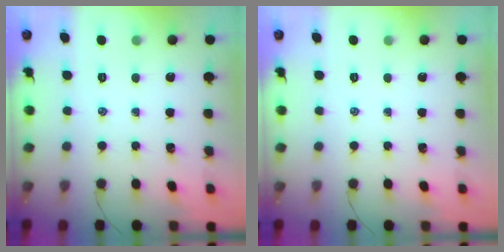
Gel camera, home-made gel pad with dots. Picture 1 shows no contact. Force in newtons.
{"total": 0.0}